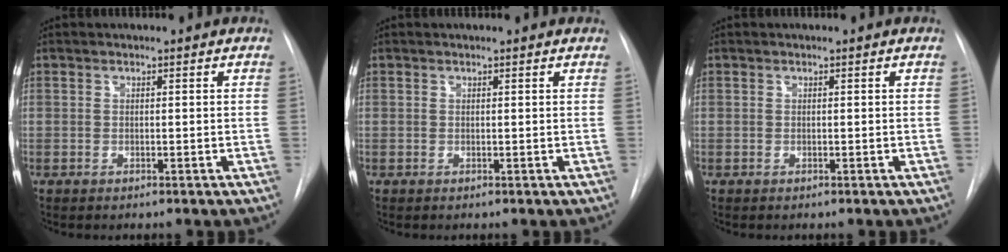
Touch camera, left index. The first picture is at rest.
{"total": 1.3, "force": [1.2, 0.3, 0.2], "torque": [-0.012, 0.007, 0.009]}
{"total": 0.0}